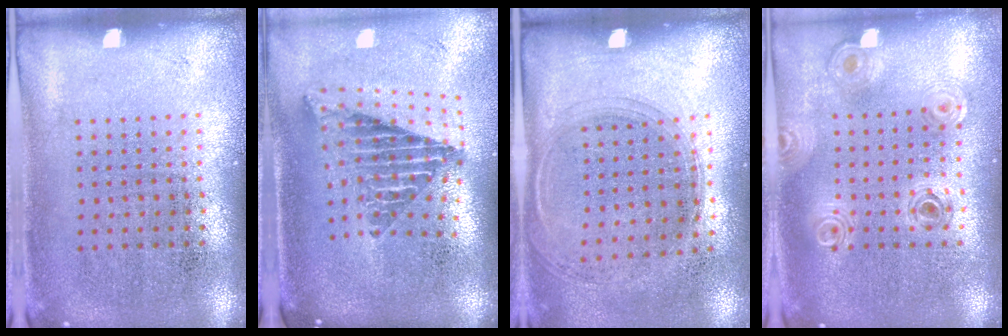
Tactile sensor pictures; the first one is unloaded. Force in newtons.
{"total": 2.5, "press": 1.7, "slide": 1.8}
{"total": 1.4, "press": 1.2, "slide": 0.6}
{"total": 0.8, "press": 0.8, "slide": 0.1}